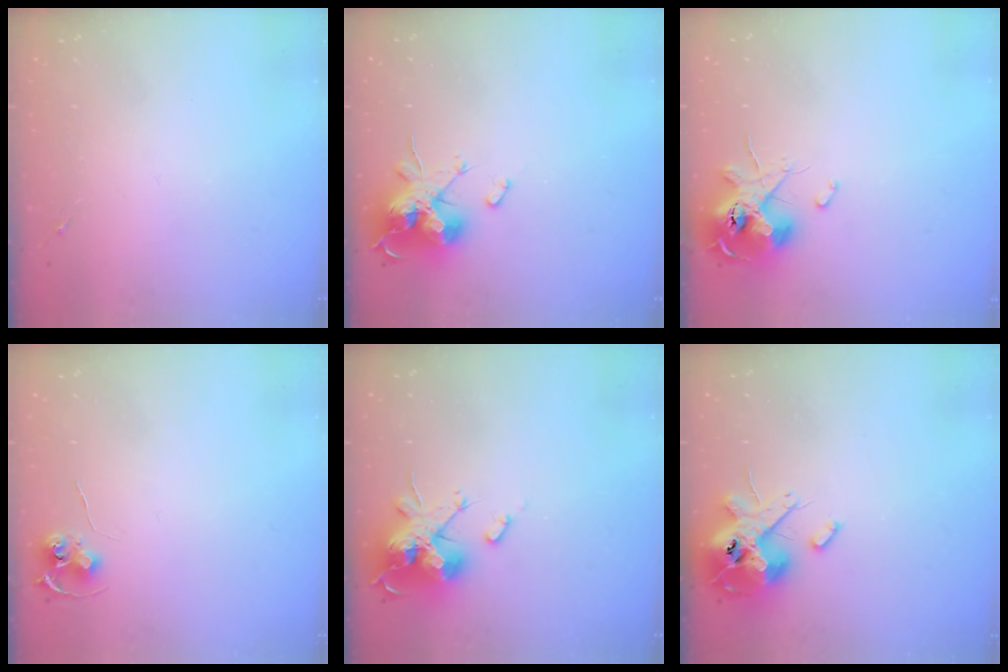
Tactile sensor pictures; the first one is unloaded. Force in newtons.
{"total": 16.7, "press": 16.7, "slide": 0.1}
{"total": 13.7, "press": 13.6, "slide": 1.8}
{"total": 6.9, "press": 6.9, "slide": 0.5}
{"total": 18.5, "press": 18.5, "slide": 0.1}
{"total": 14.3, "press": 14.0, "slide": 2.5}